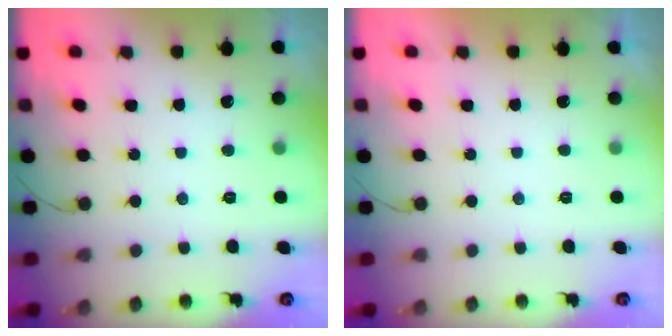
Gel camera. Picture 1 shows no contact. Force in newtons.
{"total": 2.4, "press": 2.3, "slide": 0.4}